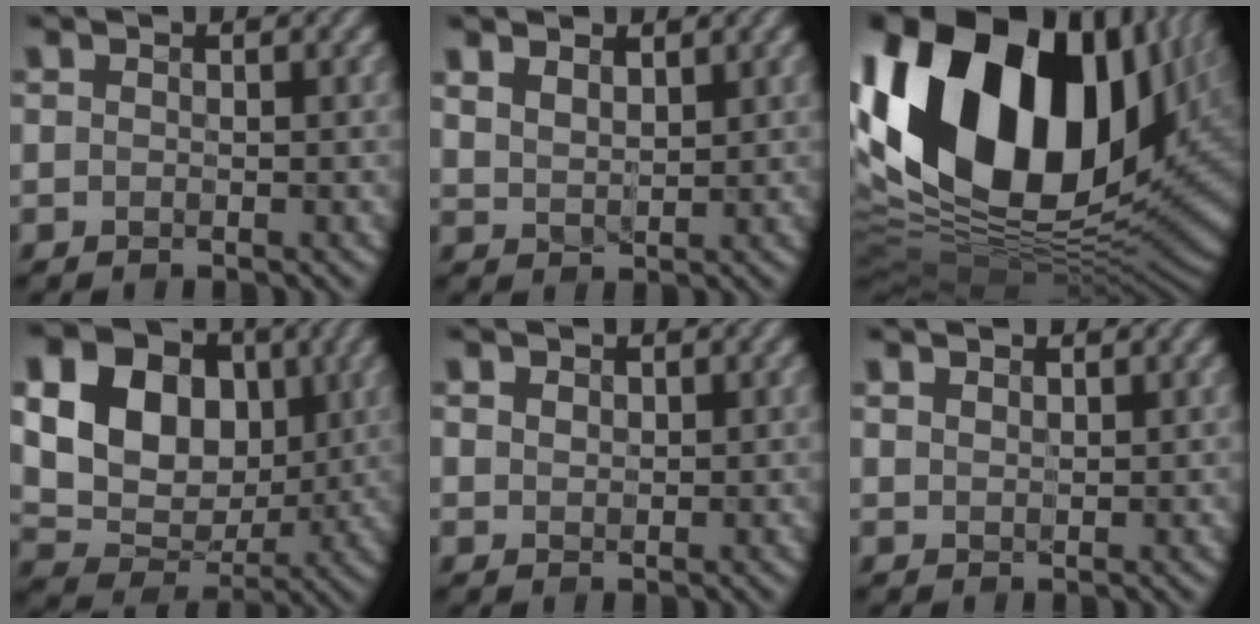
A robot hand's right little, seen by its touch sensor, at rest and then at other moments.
{"total": 3.1, "force": [2.0, 1.7, 1.7], "torque": [-0.039, 0.008, 0.031]}
{"total": 21.7, "force": [5.9, 14.0, 15.5], "torque": [-0.352, 0.014, 0.113]}
{"total": 14.2, "force": [3.2, 11.0, 8.4], "torque": [-0.178, 0.038, 0.055]}
{"total": 1.1, "force": [0.6, 0.8, 0.5], "torque": [-0.014, 0.001, 0.013]}
{"total": 1.3, "force": [1.0, 0.7, 0.5], "torque": [-0.012, 0.003, 0.019]}